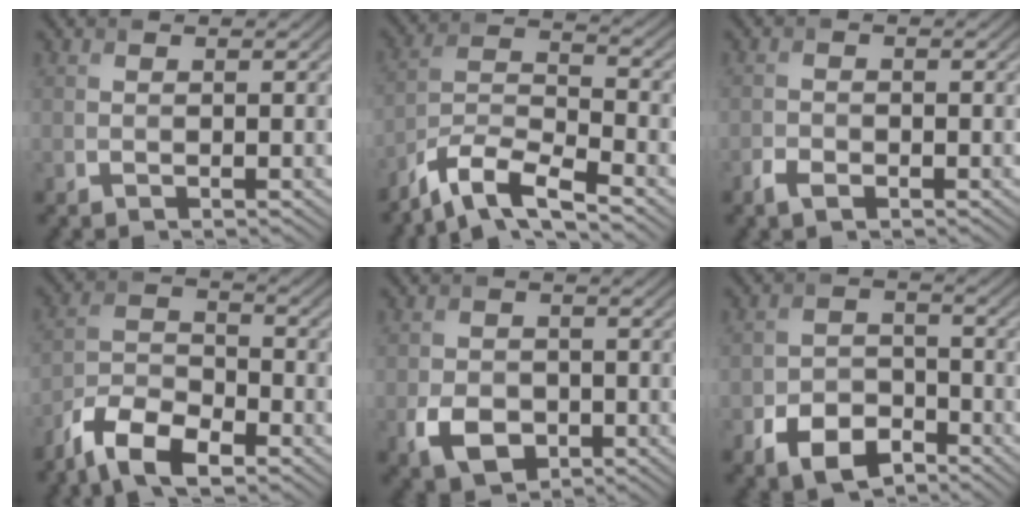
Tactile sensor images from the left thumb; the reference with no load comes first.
{"total": 8.3, "force": [-6.6, 1.9, 4.6], "torque": [-0.094, -0.003, -0.140]}
{"total": 2.0, "force": [-1.2, 1.1, 1.0], "torque": [-0.024, -0.003, -0.026]}
{"total": 8.4, "force": [-6.0, 3.4, 4.9], "torque": [-0.093, -0.005, -0.131]}
{"total": 4.7, "force": [-1.8, 3.5, 2.7], "torque": [-0.058, -0.014, -0.034]}
{"total": 6.6, "force": [-4.0, 4.0, 3.3], "torque": [-0.066, -0.008, -0.078]}